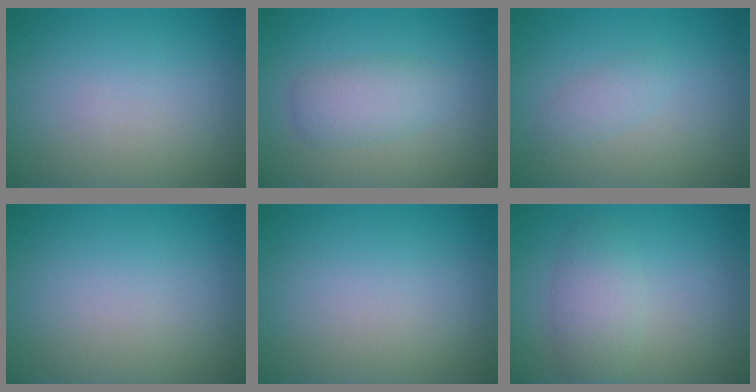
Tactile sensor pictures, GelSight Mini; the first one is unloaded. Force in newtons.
{"total": 2.6, "press": 2.6, "slide": 0.1}
{"total": 1.3, "press": 1.3, "slide": 0.1}
{"total": 0.0}
{"total": 0.0}
{"total": 3.1, "press": 3.1, "slide": 0.2}